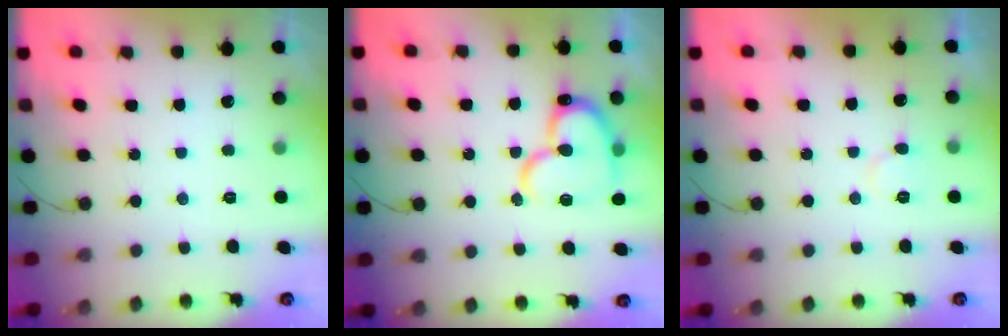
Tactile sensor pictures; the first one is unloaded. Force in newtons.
{"total": 17.3, "press": 17.2, "slide": 1.7}
{"total": 6.3, "press": 6.3, "slide": 0.7}